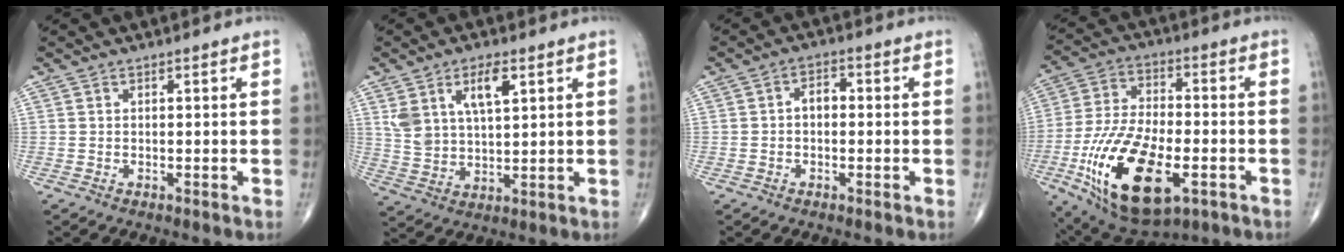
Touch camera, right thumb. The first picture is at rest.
{"total": 9.5, "force": [4.2, 4.5, 7.2], "torque": [-0.127, -0.013, 0.086]}
{"total": 3.4, "force": [-0.2, 2.2, 2.5], "torque": [-0.031, 0.016, -0.011]}
{"total": 22.4, "force": [-7.6, 10.6, 18.2], "torque": [-0.355, 0.008, -0.119]}